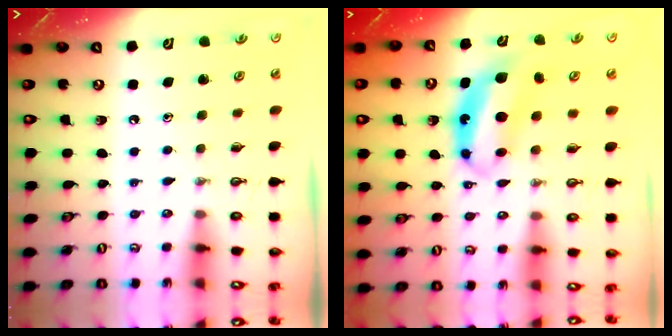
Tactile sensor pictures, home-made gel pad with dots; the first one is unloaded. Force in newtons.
{"total": 7.7, "press": 7.7, "slide": 0.7}